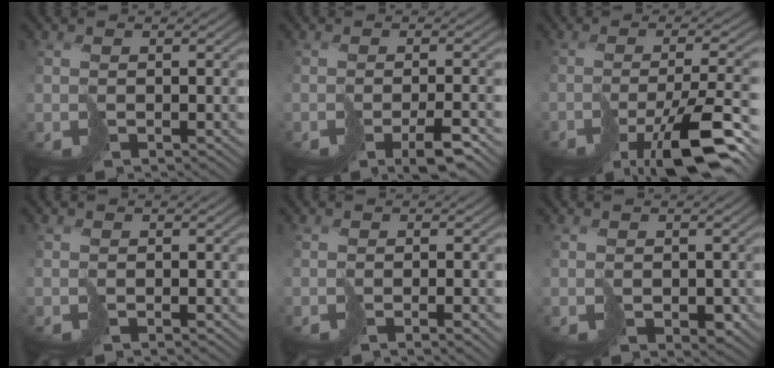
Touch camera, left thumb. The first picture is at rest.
{"total": 4.4, "force": [-2.4, 0.8, 3.6], "torque": [-0.048, 0.000, -0.040]}
{"total": 11.9, "force": [-6.8, 2.9, 9.4], "torque": [-0.150, -0.011, -0.115]}
{"total": 0.0}
{"total": 2.5, "force": [-0.7, 0.5, 2.4], "torque": [-0.036, -0.003, -0.012]}
{"total": 2.0, "force": [-0.4, 1.6, 1.2], "torque": [-0.018, -0.011, -0.002]}